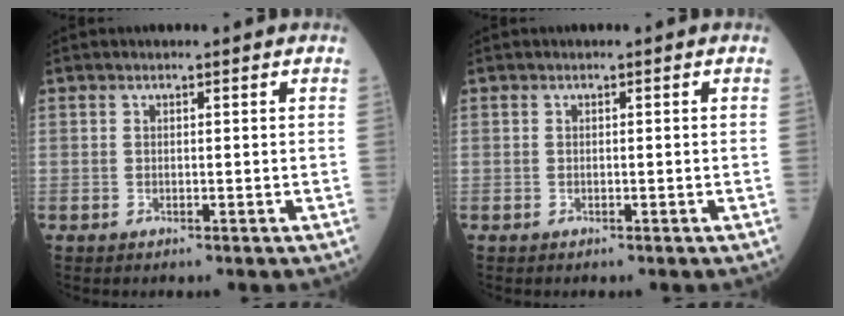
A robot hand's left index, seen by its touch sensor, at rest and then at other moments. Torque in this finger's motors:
{"motor_torque": [0.00, 0.00, 0.00, 0.00]}